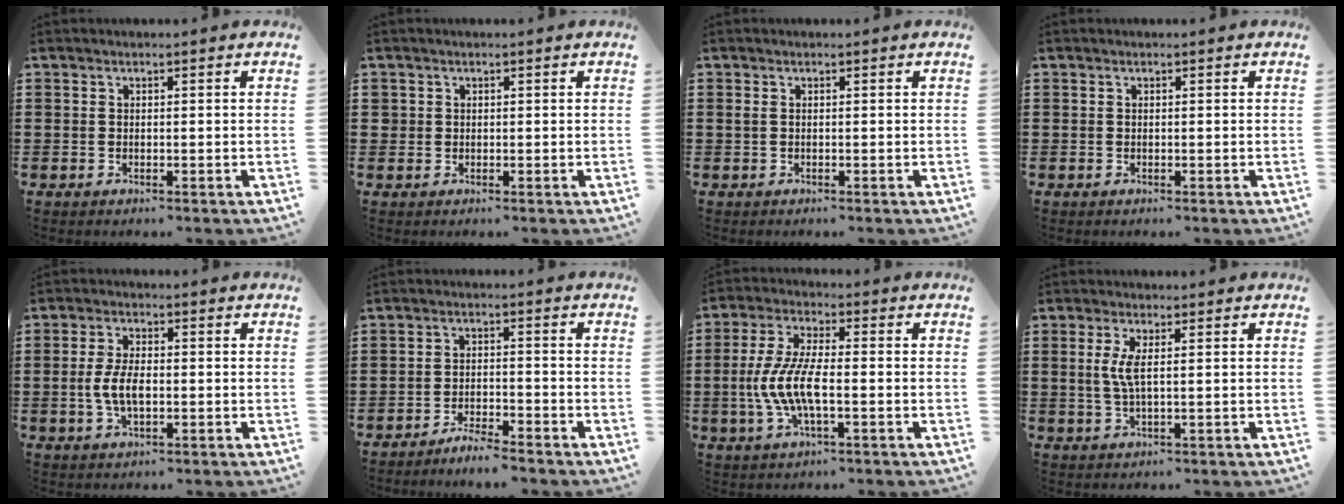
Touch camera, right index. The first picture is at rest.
{"total": 1.1, "force": [0.4, 1.1, 0.1], "torque": [-0.004, 0.005, 0.007]}
{"total": 0.6, "force": [0.0, 0.4, 0.4], "torque": [-0.010, 0.002, -0.001]}
{"total": 0.0}
{"total": 5.3, "force": [-0.7, 2.4, 4.7], "torque": [-0.106, -0.002, -0.018]}
{"total": 3.2, "force": [-3.1, -0.2, 0.4], "torque": [-0.012, 0.002, -0.064]}
{"total": 8.0, "force": [-2.1, 2.5, 7.3], "torque": [-0.172, -0.015, -0.048]}
{"total": 3.5, "force": [0.6, 0.5, 3.4], "torque": [-0.081, -0.007, 0.003]}